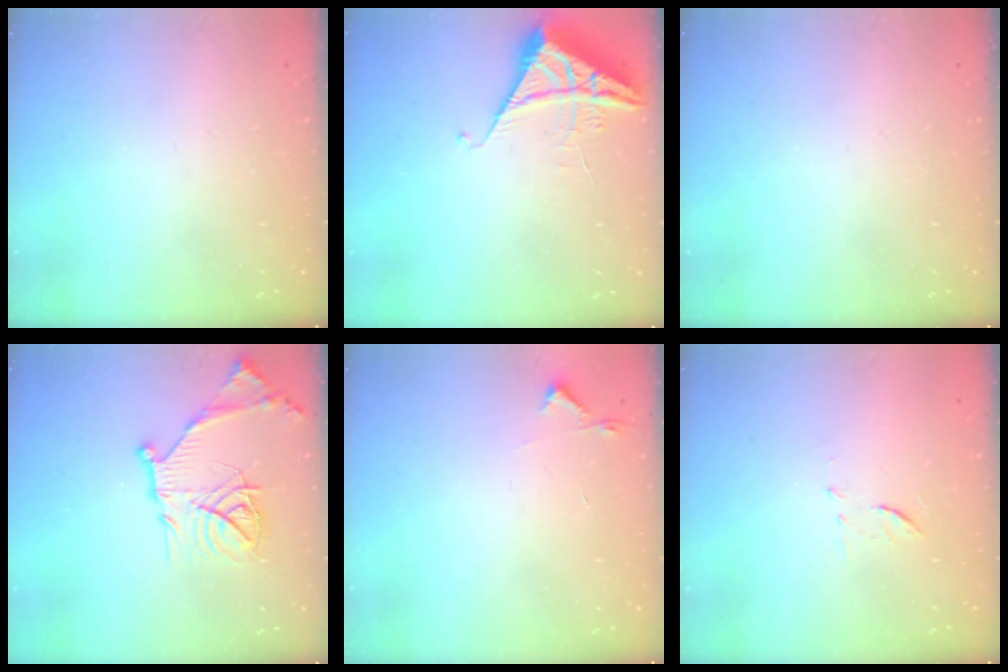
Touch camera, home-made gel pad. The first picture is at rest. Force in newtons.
{"total": 6.1, "press": 6.1, "slide": 0.3}
{"total": 0.0}
{"total": 18.5, "press": 18.4, "slide": 1.9}
{"total": 2.7, "press": 2.6, "slide": 0.4}
{"total": 6.2, "press": 6.0, "slide": 1.8}